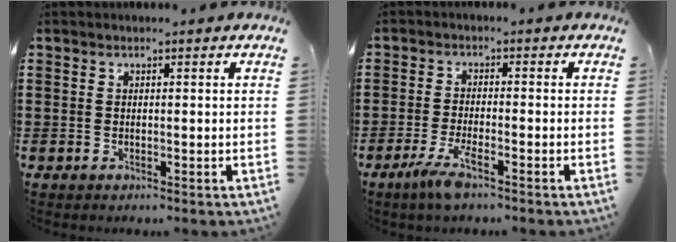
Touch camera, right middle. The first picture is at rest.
{"total": 4.4, "force": [-2.5, 0.5, 3.6], "torque": [-0.079, -0.009, -0.048]}